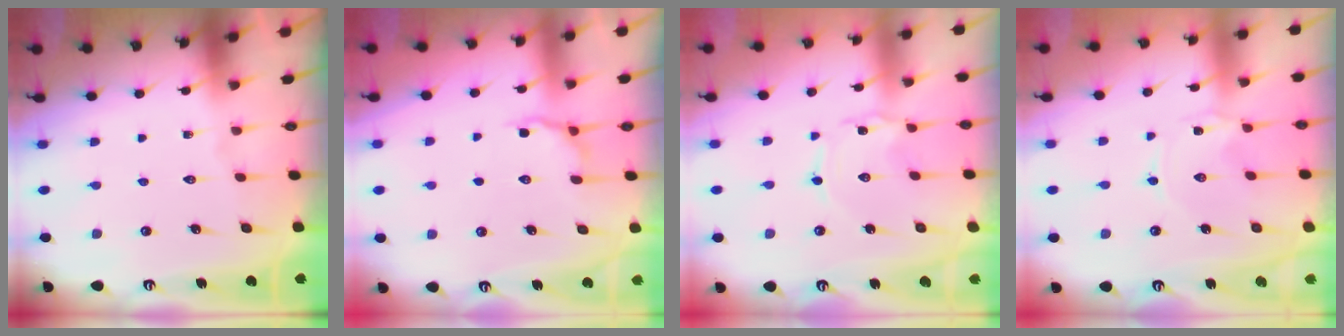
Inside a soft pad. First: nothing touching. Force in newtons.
{"total": 5.8, "press": 5.3, "slide": 2.4}
{"total": 1.3, "press": 1.3, "slide": 0.1}
{"total": 0.0}